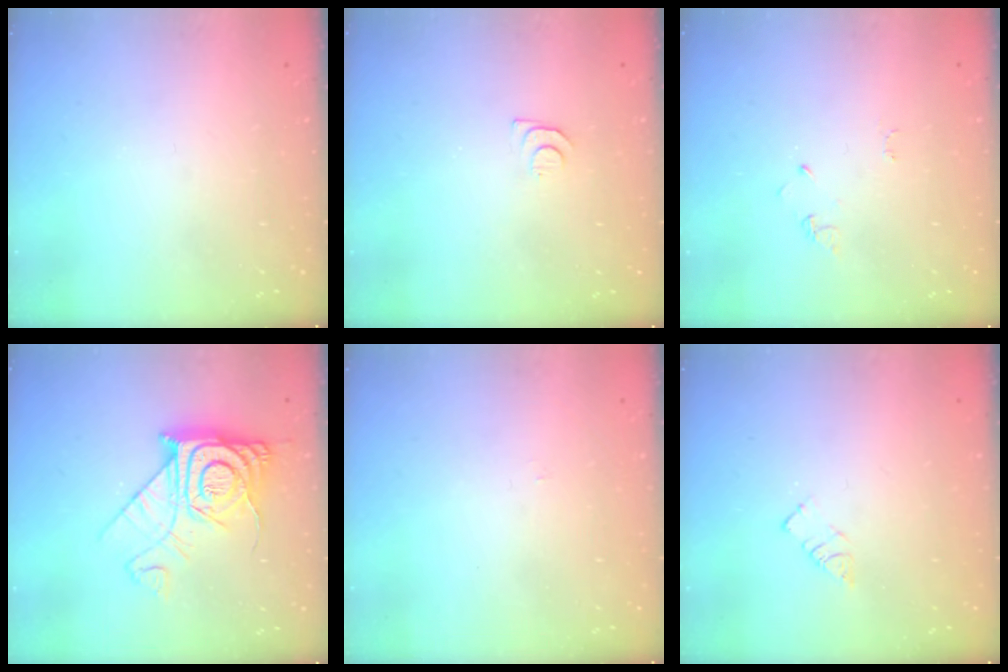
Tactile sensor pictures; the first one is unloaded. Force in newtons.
{"total": 4.0, "press": 4.0, "slide": 0.6}
{"total": 2.6, "press": 2.6, "slide": 0.4}
{"total": 15.1, "press": 15.0, "slide": 1.4}
{"total": 2.2, "press": 2.2, "slide": 0.3}
{"total": 3.7, "press": 3.7, "slide": 0.2}